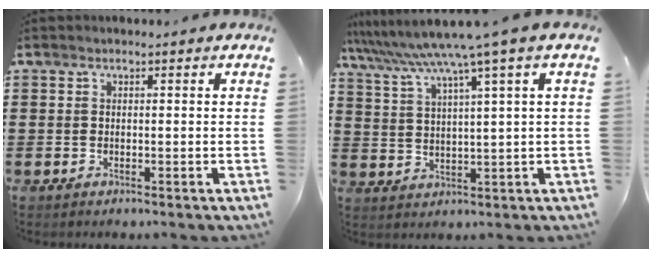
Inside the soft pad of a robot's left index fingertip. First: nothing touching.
{"total": 6.5, "force": [4.4, -0.8, 4.7], "torque": [-0.109, -0.032, 0.067]}